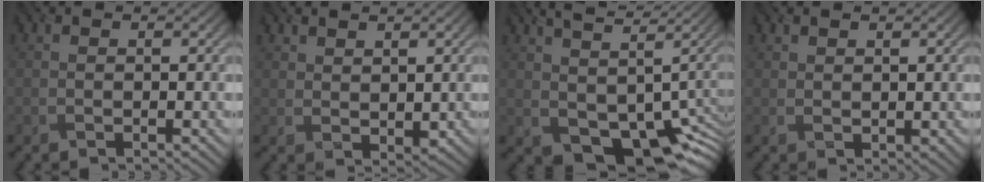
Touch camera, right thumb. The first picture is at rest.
{"total": 2.5, "force": [1.6, 1.5, 1.1], "torque": [-0.023, -0.007, 0.037]}
{"total": 11.9, "force": [1.4, 7.1, 9.3], "torque": [-0.151, -0.029, 0.060]}
{"total": 1.2, "force": [0.8, 0.7, 0.4], "torque": [-0.007, -0.004, 0.019]}